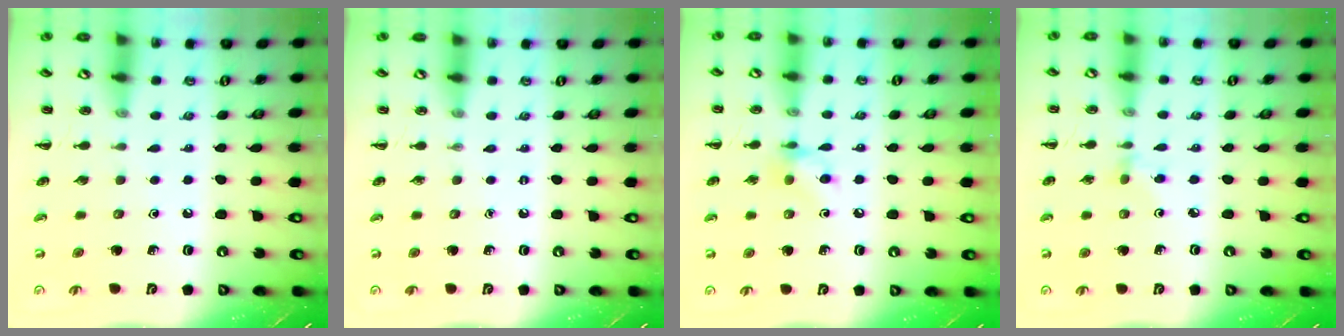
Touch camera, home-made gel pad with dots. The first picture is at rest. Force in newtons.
{"total": 0.0}
{"total": 7.7, "press": 7.6, "slide": 1.0}
{"total": 2.6, "press": 2.4, "slide": 1.1}